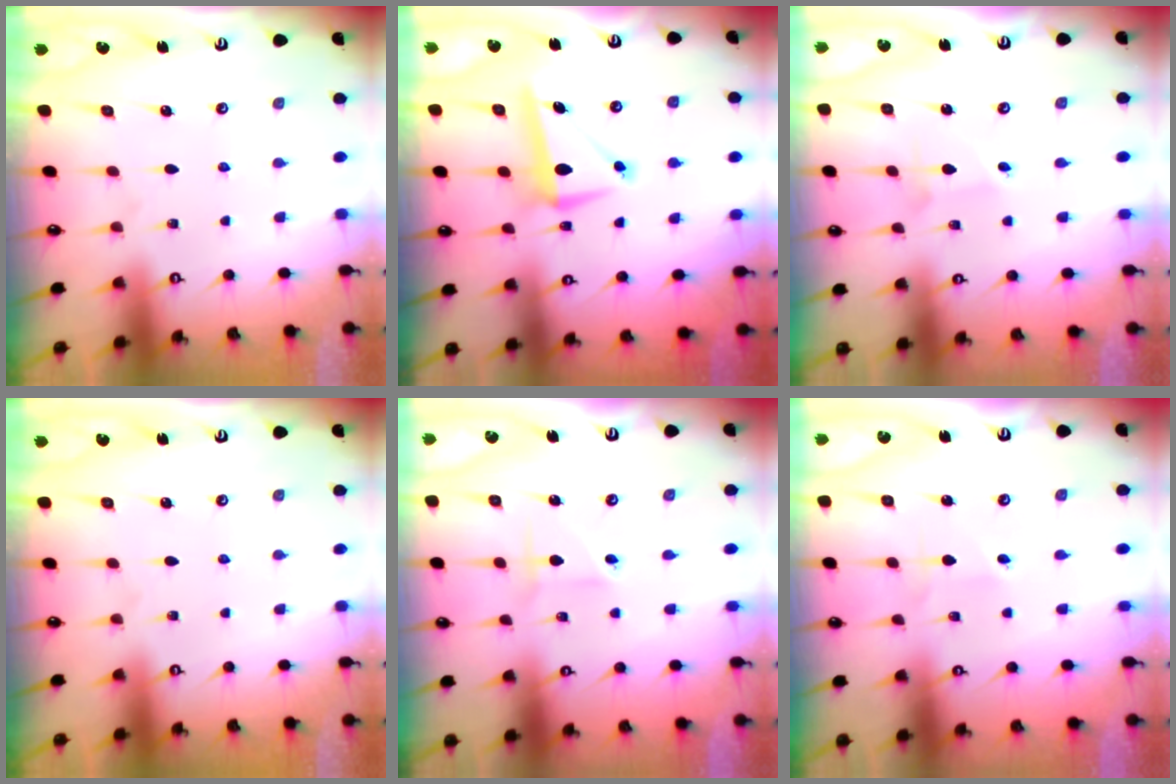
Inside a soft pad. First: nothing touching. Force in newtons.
{"total": 8.2, "press": 8.1, "slide": 1.4}
{"total": 1.2, "press": 1.2, "slide": 0.1}
{"total": 0.0}
{"total": 1.8, "press": 1.8, "slide": 0.2}
{"total": 1.3, "press": 1.3, "slide": 0.1}